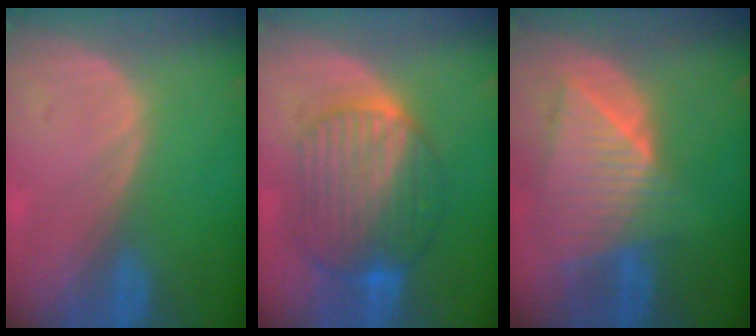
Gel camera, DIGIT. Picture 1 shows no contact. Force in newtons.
{"total": 10.1, "press": 10.0, "slide": 0.9}
{"total": 9.0, "press": 7.9, "slide": 4.3}